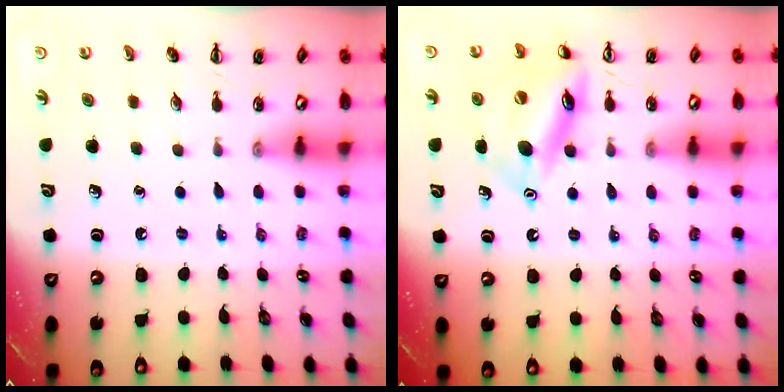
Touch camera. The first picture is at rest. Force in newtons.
{"total": 13.3, "press": 13.3, "slide": 1.2}